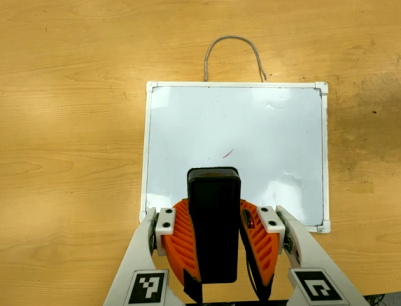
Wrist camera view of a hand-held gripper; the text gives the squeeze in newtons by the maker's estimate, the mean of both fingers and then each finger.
{"total": 8.4, "left": 7.6, "right": 9.2}